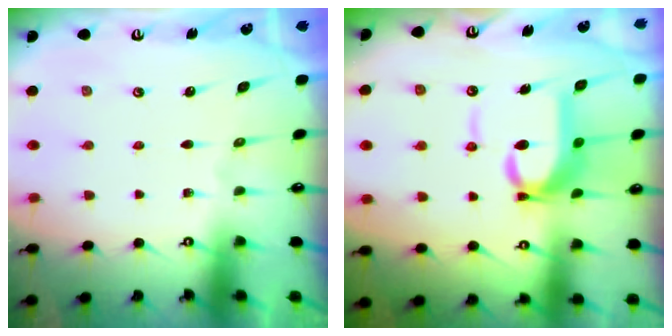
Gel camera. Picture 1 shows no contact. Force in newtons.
{"total": 8.2, "press": 8.1, "slide": 1.2}